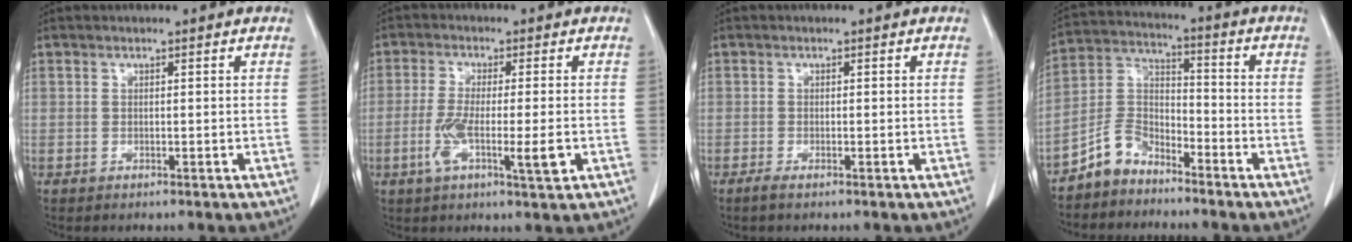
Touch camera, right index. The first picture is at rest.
{"total": 7.9, "force": [-2.3, 1.2, 7.5], "torque": [-0.138, -0.008, -0.040]}
{"total": 1.8, "force": [-0.9, 0.4, 1.5], "torque": [-0.034, -0.002, -0.017]}
{"total": 7.5, "force": [-5.9, 4.0, 2.2], "torque": [-0.048, 0.022, -0.120]}